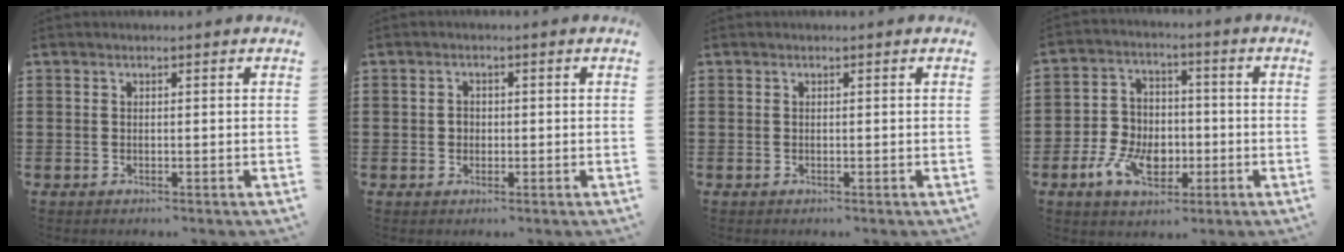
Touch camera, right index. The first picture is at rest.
{"total": 1.4, "force": [-0.1, 1.3, 0.6], "torque": [-0.015, 0.005, -0.003]}
{"total": 0.0}
{"total": 8.0, "force": [-2.7, 5.7, 4.9], "torque": [-0.116, 0.013, -0.050]}